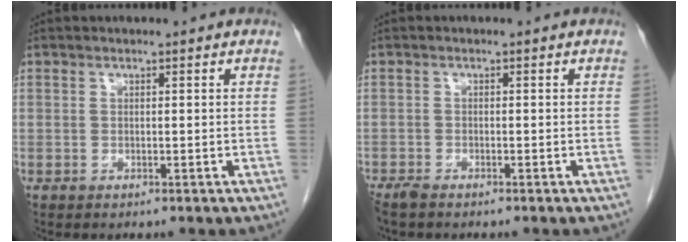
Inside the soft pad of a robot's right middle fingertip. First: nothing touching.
{"total": 1.7, "force": [-1.5, 0.3, 0.8], "torque": [-0.021, -0.005, -0.029]}